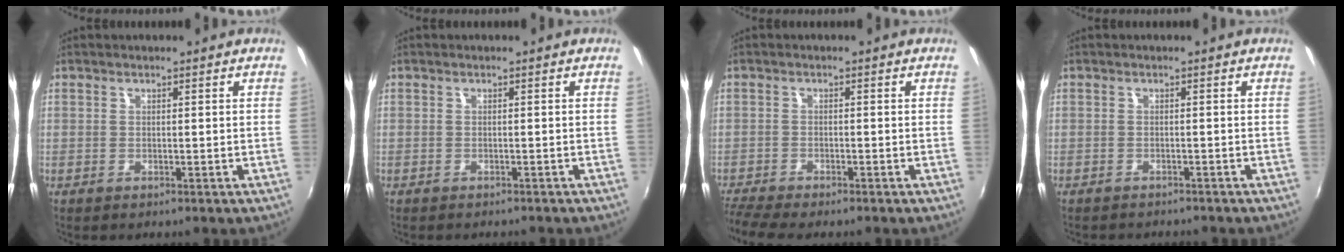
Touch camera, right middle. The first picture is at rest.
{"total": 1.7, "force": [-1.6, 0.5, 0.5], "torque": [-0.015, -0.010, -0.022]}
{"total": 5.8, "force": [-5.3, 0.3, 2.4], "torque": [-0.072, -0.028, -0.094]}
{"total": 3.1, "force": [-2.9, 0.7, 0.8], "torque": [-0.023, -0.013, -0.043]}